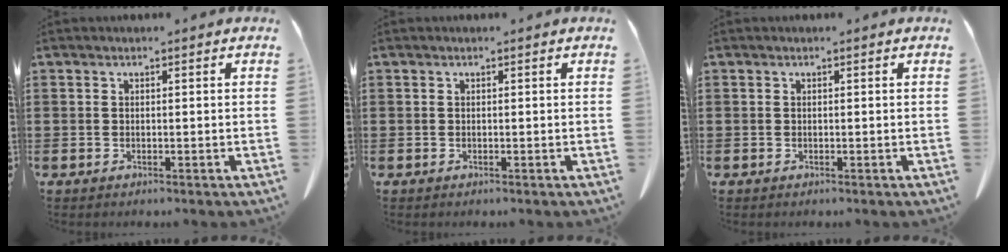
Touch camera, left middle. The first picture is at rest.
{"total": 0.0}
{"total": 0.0}